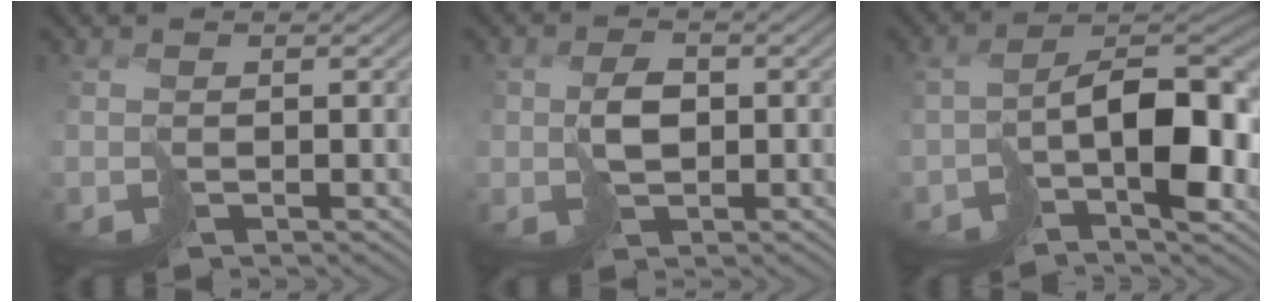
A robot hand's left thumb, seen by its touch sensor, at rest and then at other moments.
{"total": 3.2, "force": [0.5, 2.2, 2.2], "torque": [-0.044, 0.004, 0.017]}
{"total": 9.7, "force": [-2.8, 4.2, 8.3], "torque": [-0.127, -0.002, -0.037]}